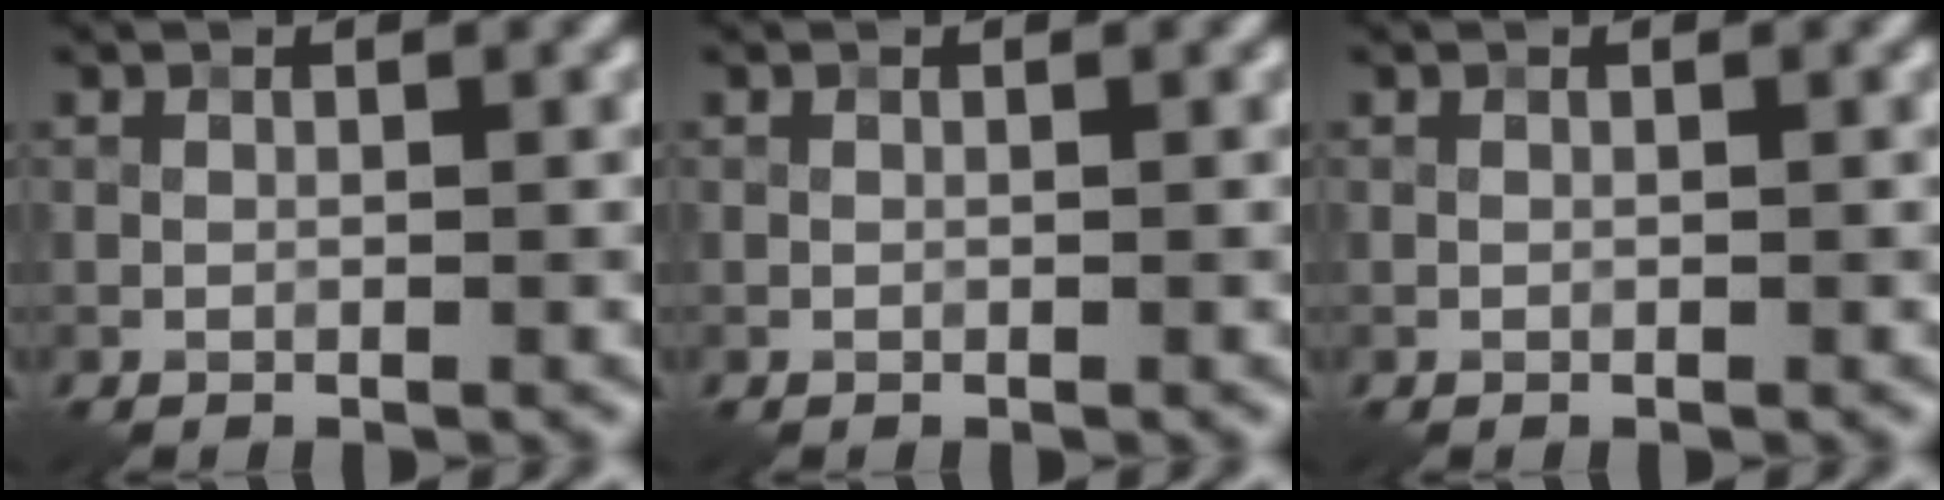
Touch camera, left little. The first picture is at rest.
{"total": 0.0}
{"total": 0.0}